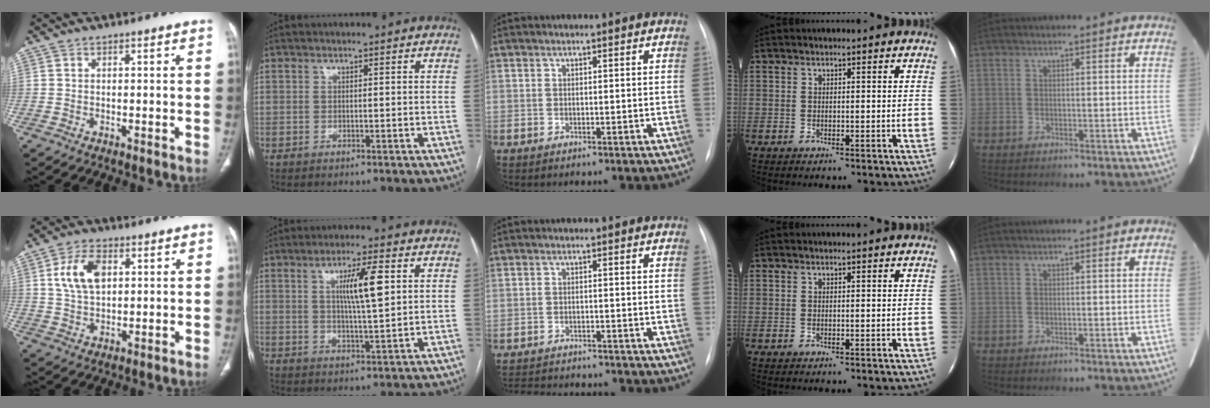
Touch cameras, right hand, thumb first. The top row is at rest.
{"thumb": {"total": 8.7, "force": [2.4, 5.2, 6.5], "torque": [-0.118, -0.001, 0.049]}, "index": {"total": 7.5, "force": [2.0, 0.6, 7.2], "torque": [-0.128, 0.002, 0.036]}, "middle": {"total": 10.7, "force": [-10.0, 2.1, 3.0], "torque": [-0.054, 0.003, -0.133]}}